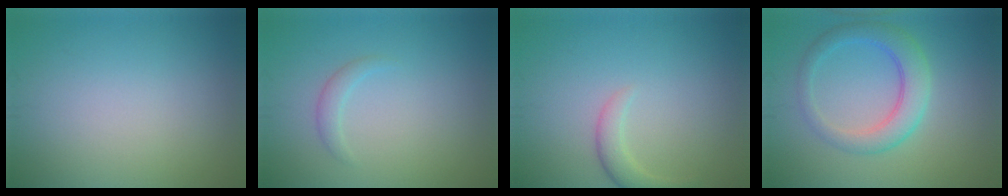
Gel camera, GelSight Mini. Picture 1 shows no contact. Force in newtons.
{"total": 1.2, "press": 1.2, "slide": 0.1}
{"total": 2.3, "press": 2.3, "slide": 0.2}
{"total": 4.3, "press": 4.3, "slide": 0.1}